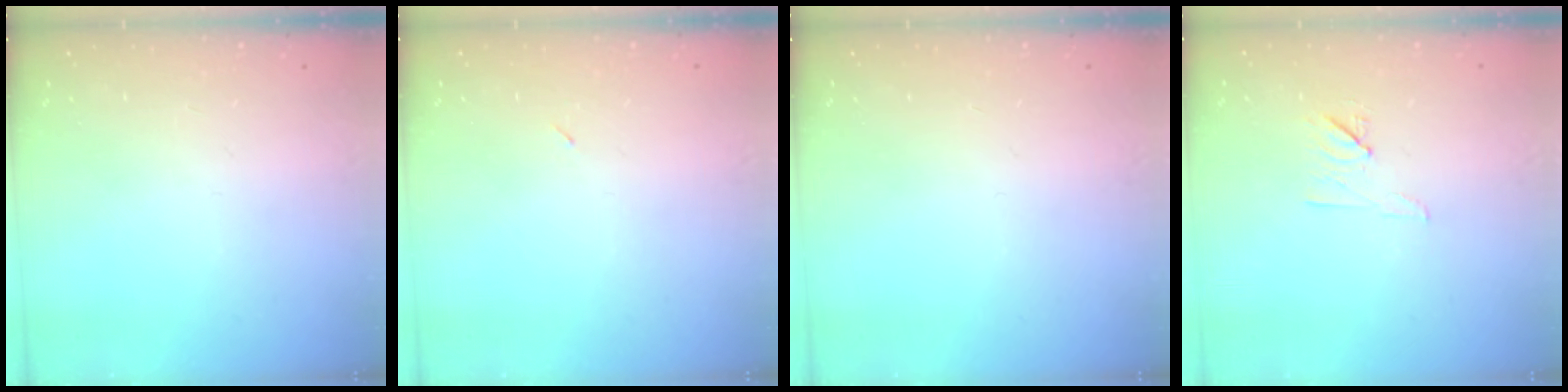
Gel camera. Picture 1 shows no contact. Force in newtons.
{"total": 2.1, "press": 1.9, "slide": 1.0}
{"total": 0.0}
{"total": 7.3, "press": 7.2, "slide": 1.3}